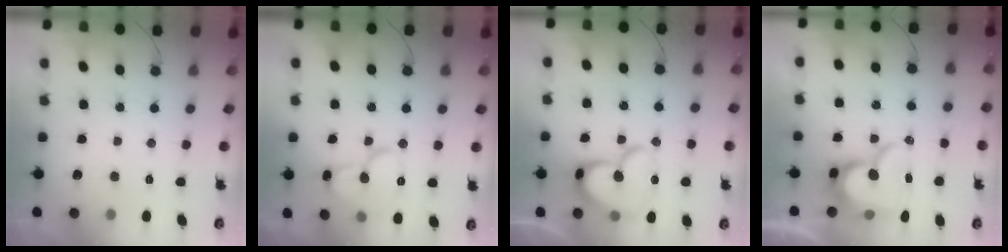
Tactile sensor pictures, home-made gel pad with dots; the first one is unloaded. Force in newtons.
{"total": 11.4, "press": 11.3, "slide": 1.4}
{"total": 16.3, "press": 16.3, "slide": 1.3}
{"total": 15.6, "press": 15.5, "slide": 1.8}